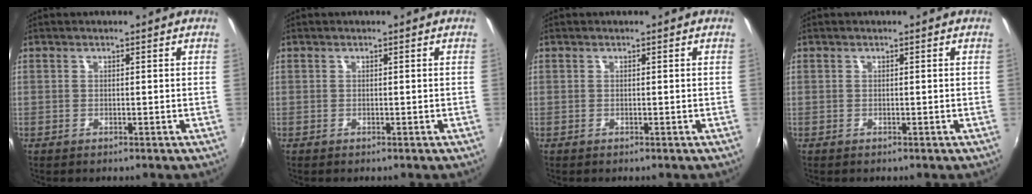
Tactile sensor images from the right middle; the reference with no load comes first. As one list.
[{"total": 0.0}, {"total": 0.0}, {"total": 0.0}]